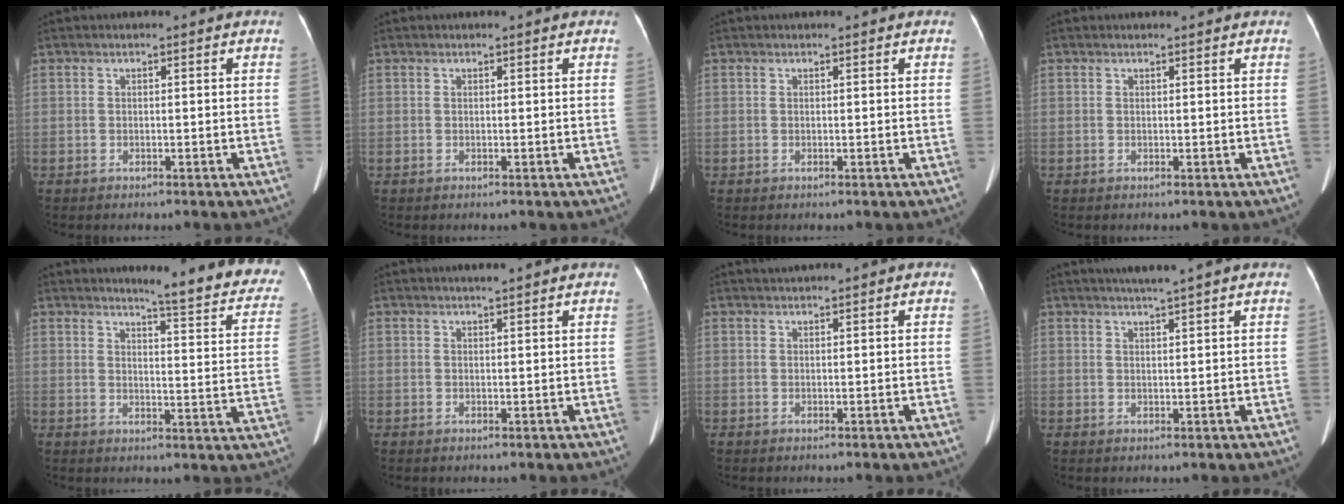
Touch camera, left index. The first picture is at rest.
{"total": 0.0}
{"total": 0.0}
{"total": 1.4, "force": [1.3, -0.1, 0.3], "torque": [-0.007, 0.007, 0.017]}
{"total": 15.6, "force": [14.2, 1.5, 6.3], "torque": [-0.056, -0.075, 0.143]}
{"total": 1.7, "force": [1.5, -0.1, 0.9], "torque": [-0.011, 0.007, 0.026]}
{"total": 1.5, "force": [1.4, -0.4, 0.5], "torque": [-0.008, 0.008, 0.030]}
{"total": 3.8, "force": [3.0, -0.9, 2.1], "torque": [-0.028, 0.007, 0.049]}